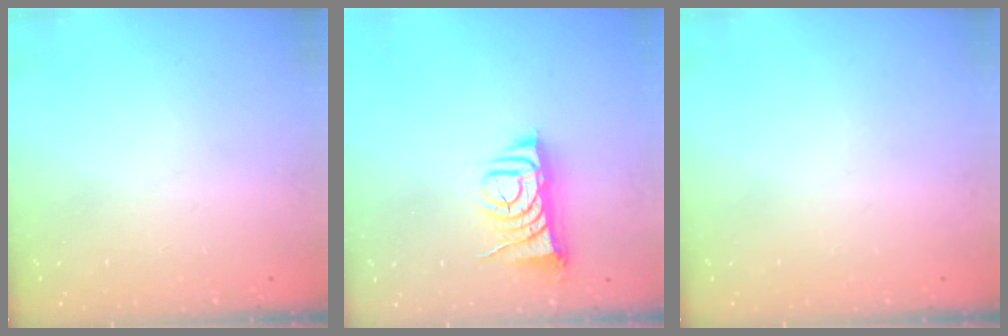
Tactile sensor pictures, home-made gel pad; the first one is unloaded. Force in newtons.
{"total": 8.2, "press": 8.1, "slide": 1.2}
{"total": 0.0}